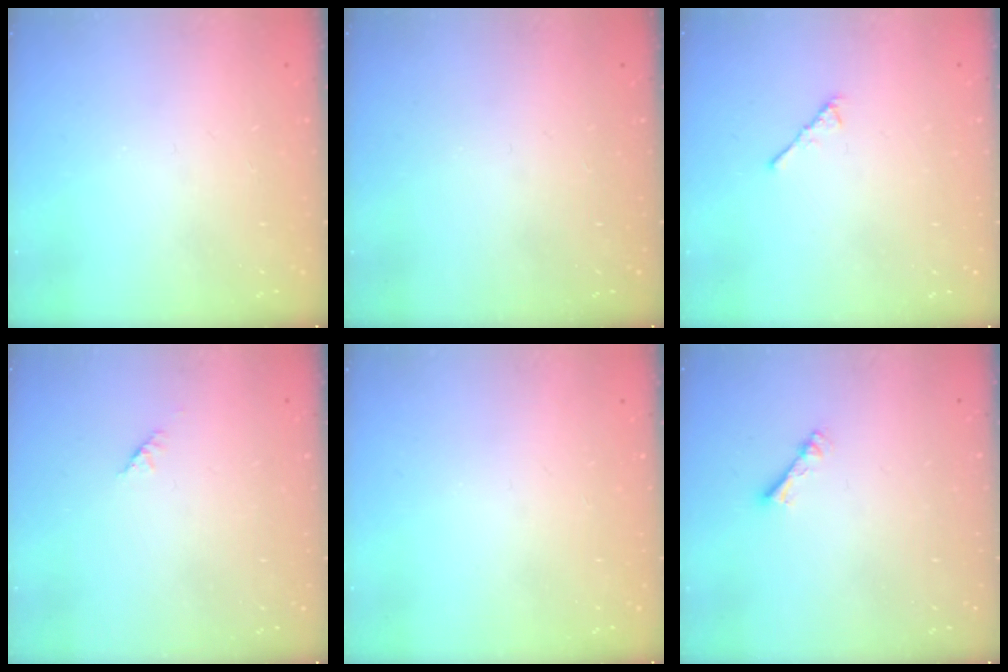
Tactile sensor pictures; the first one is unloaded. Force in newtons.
{"total": 0.0}
{"total": 2.9, "press": 2.8, "slide": 0.7}
{"total": 1.4, "press": 1.3, "slide": 0.5}
{"total": 0.0}
{"total": 2.4, "press": 2.4, "slide": 0.4}